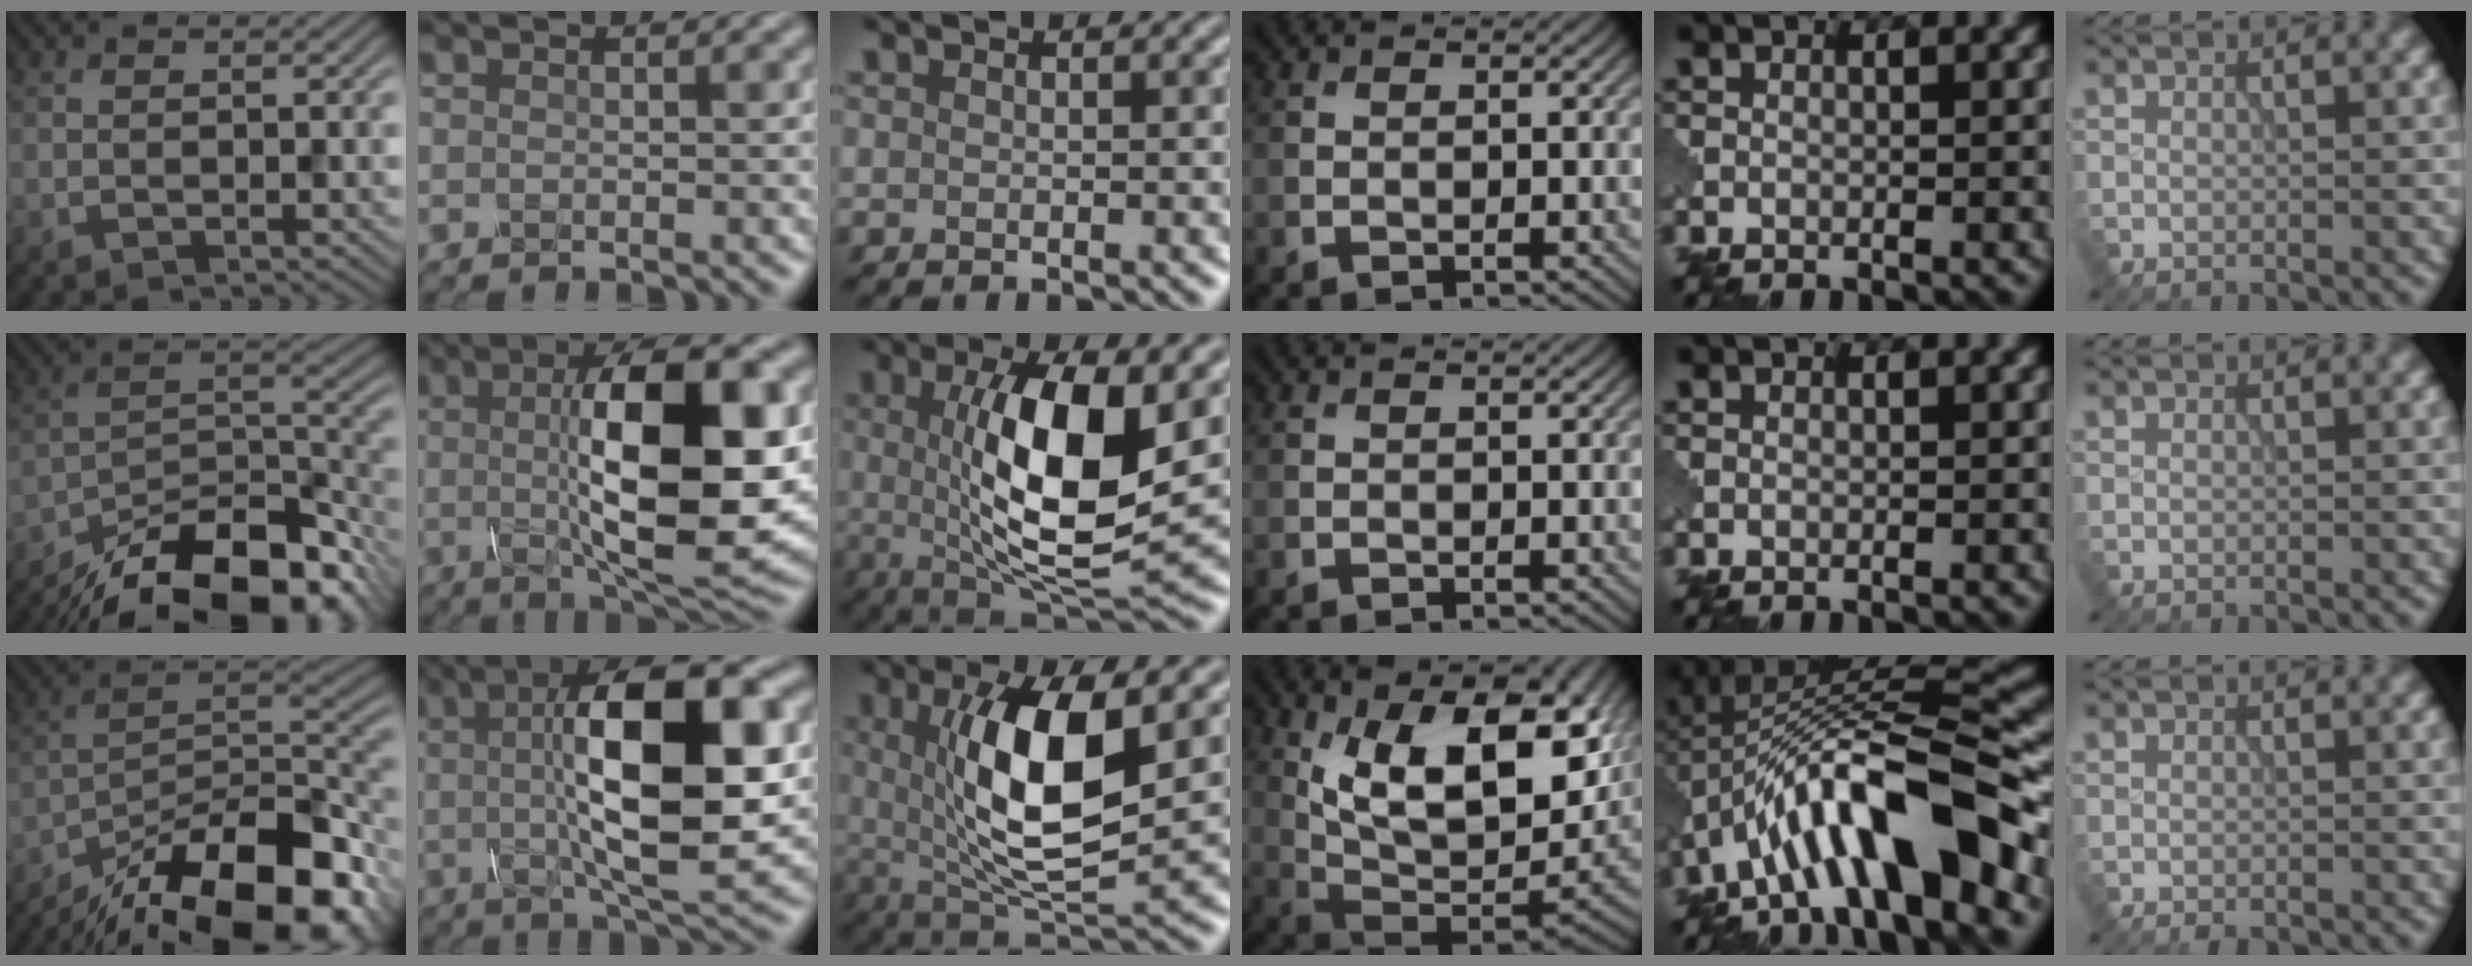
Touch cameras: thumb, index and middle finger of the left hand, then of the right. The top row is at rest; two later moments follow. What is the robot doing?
{"motion": "disassemble", "object": "glue stick"}